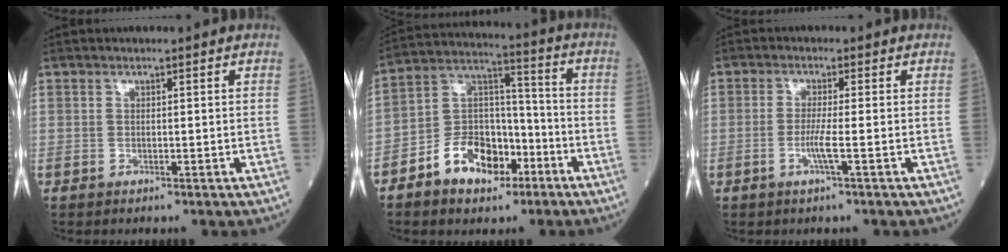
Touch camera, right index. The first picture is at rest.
{"total": 11.7, "force": [-6.2, 7.0, 7.0], "torque": [-0.140, 0.027, -0.107]}
{"total": 2.9, "force": [-1.0, -0.6, 2.6], "torque": [-0.060, -0.005, -0.022]}